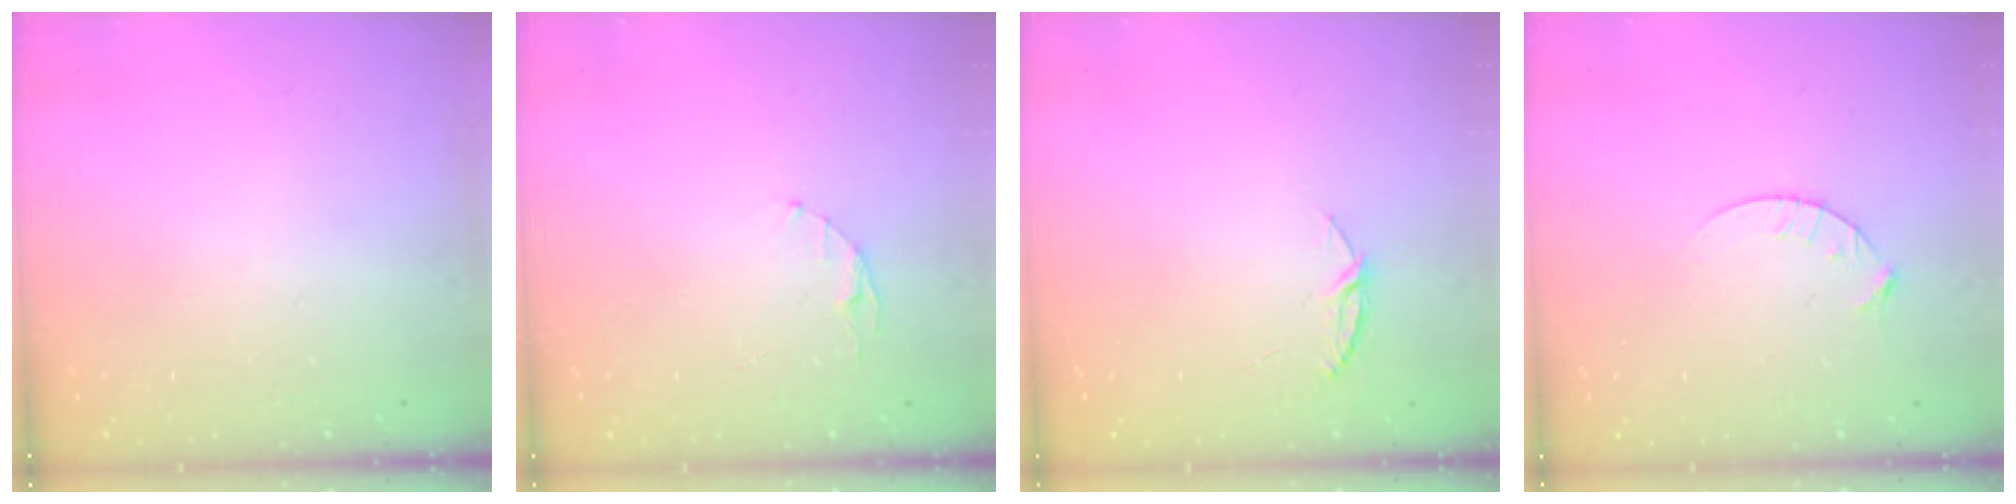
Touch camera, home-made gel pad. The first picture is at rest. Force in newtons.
{"total": 3.9, "press": 3.9, "slide": 0.5}
{"total": 4.6, "press": 4.5, "slide": 0.4}
{"total": 4.8, "press": 4.8, "slide": 0.6}